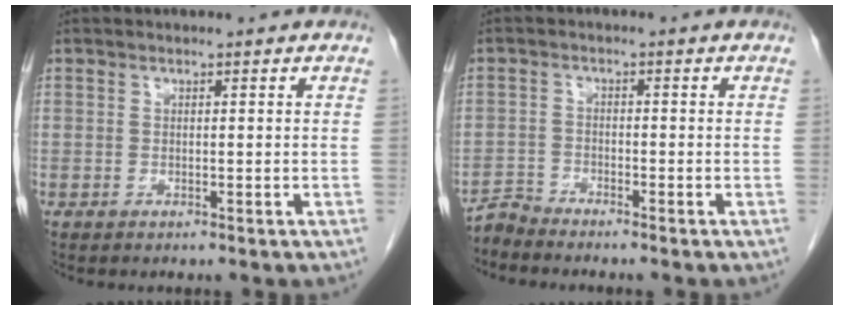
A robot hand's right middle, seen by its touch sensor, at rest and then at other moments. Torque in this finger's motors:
{"motor_torque": [-0.09, 0.08, -0.06, -0.02]}